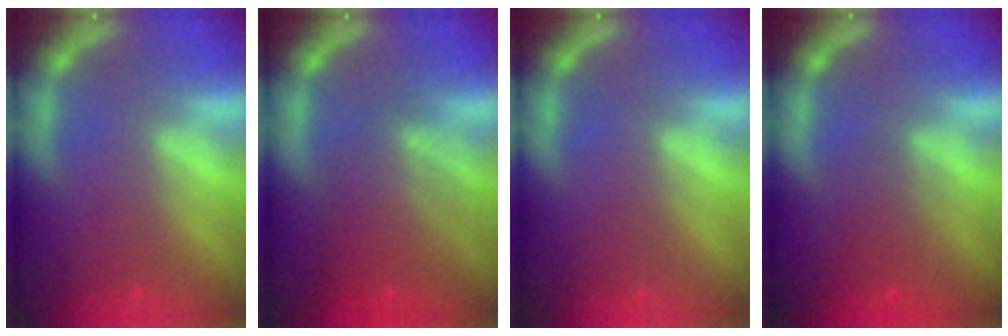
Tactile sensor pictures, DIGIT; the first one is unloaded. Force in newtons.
{"total": 5.5}
{"total": 0.0}
{"total": 2.5}